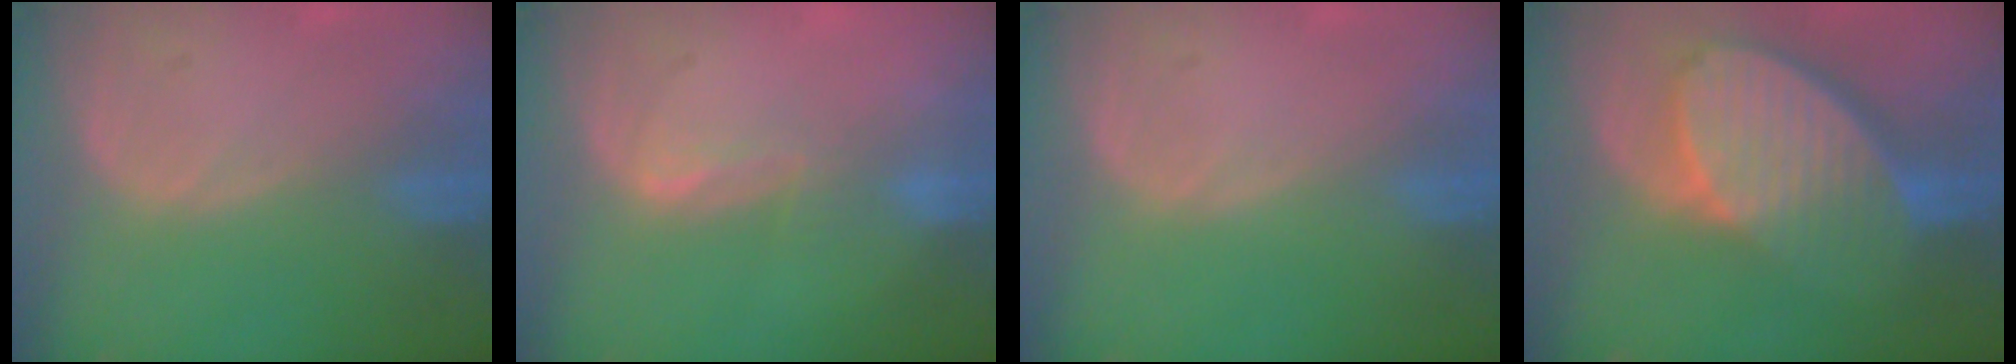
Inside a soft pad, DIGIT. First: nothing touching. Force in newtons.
{"total": 2.0, "press": 2.0, "slide": 0.3}
{"total": 0.0}
{"total": 10.2, "press": 9.0, "slide": 4.9}